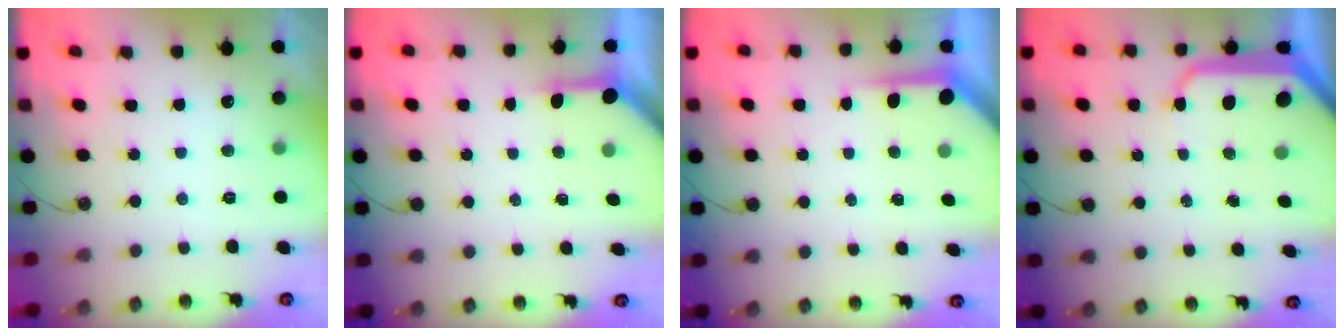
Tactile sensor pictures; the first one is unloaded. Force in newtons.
{"total": 3.5, "press": 3.4, "slide": 0.4}
{"total": 4.8, "press": 4.8, "slide": 0.3}
{"total": 13.8, "press": 13.7, "slide": 1.6}